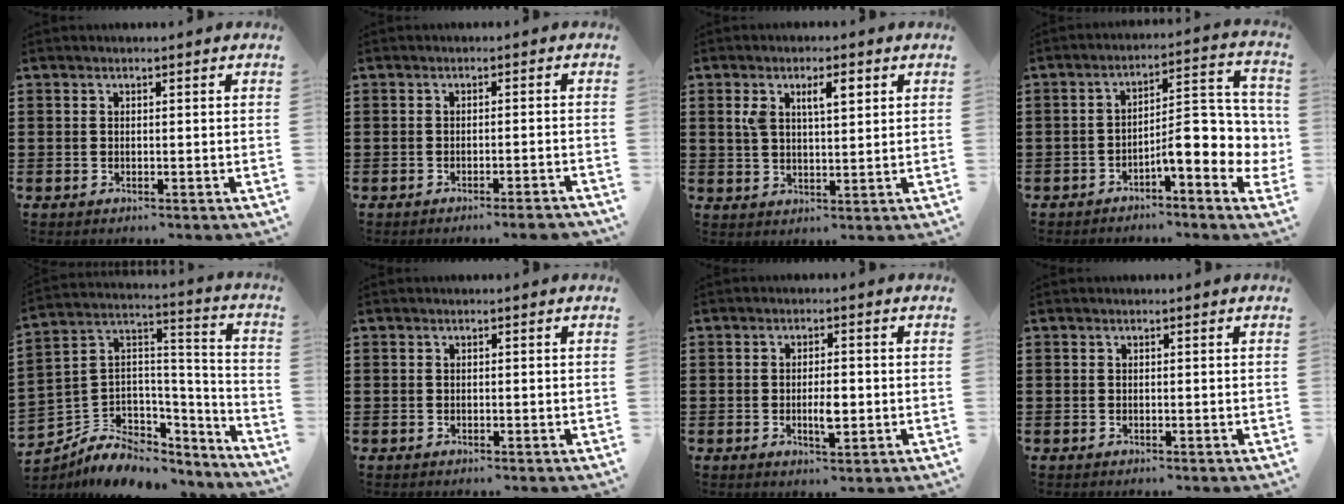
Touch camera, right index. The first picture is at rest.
{"total": 1.9, "force": [-1.6, -0.3, 1.0], "torque": [-0.017, -0.001, -0.032]}
{"total": 4.9, "force": [1.8, 2.0, 4.1], "torque": [-0.078, 0.007, 0.028]}
{"total": 8.6, "force": [-2.4, 2.8, 7.8], "torque": [-0.111, -0.020, -0.047]}
{"total": 6.6, "force": [-4.2, 4.7, 1.8], "torque": [-0.048, -0.004, -0.076]}
{"total": 0.0}
{"total": 3.6, "force": [-0.7, 1.2, 3.3], "torque": [-0.058, 0.004, -0.012]}
{"total": 0.0}